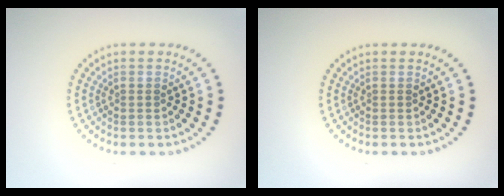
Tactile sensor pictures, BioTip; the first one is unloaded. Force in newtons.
{"total": 0.0}